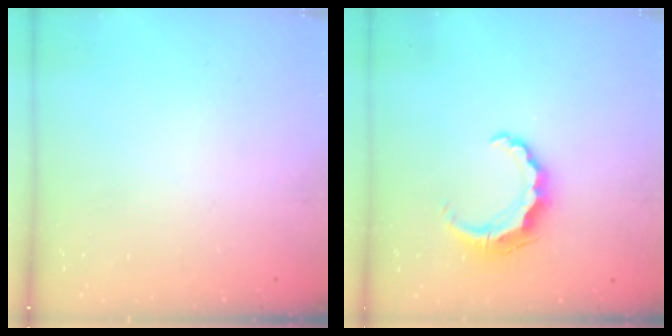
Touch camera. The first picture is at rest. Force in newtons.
{"total": 7.4, "press": 7.4, "slide": 0.2}